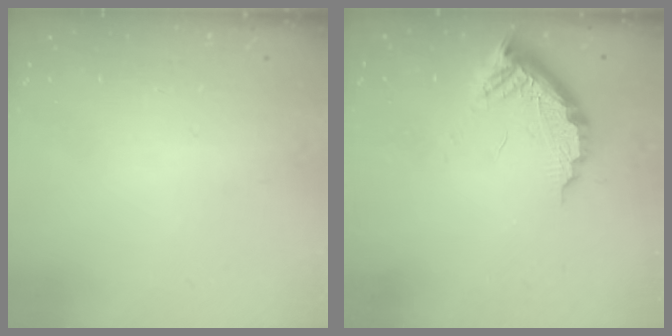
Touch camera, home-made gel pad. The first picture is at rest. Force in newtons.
{"total": 12.1, "press": 12.1, "slide": 0.6}